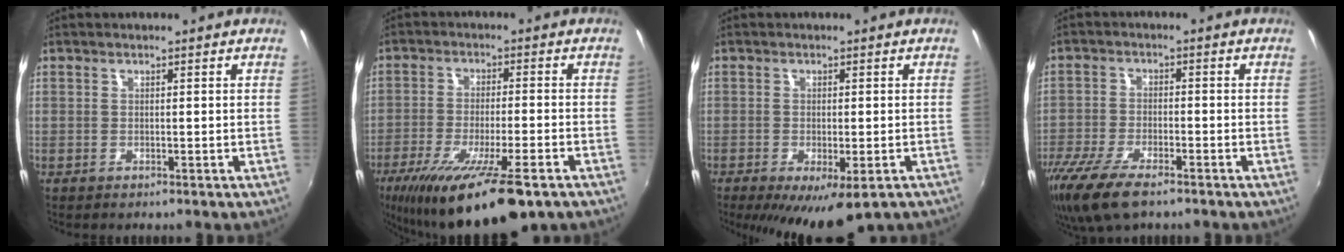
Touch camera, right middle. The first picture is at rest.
{"total": 19.1, "force": [-12.4, 3.9, 14.1], "torque": [-0.260, -0.066, -0.199]}
{"total": 11.1, "force": [-6.7, 4.3, 7.7], "torque": [-0.138, -0.039, -0.090]}
{"total": 12.8, "force": [-8.9, 4.5, 8.0], "torque": [-0.189, -0.045, -0.168]}